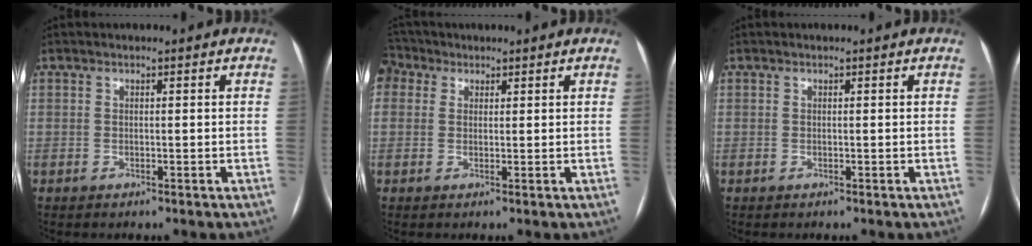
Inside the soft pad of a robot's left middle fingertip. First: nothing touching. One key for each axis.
{"total": 5.3, "fx": 2.9, "fy": 4.1, "fz": 1.8, "tx": -0.052, "ty": 0.031, "tz": 0.059}
{"total": 0.0}